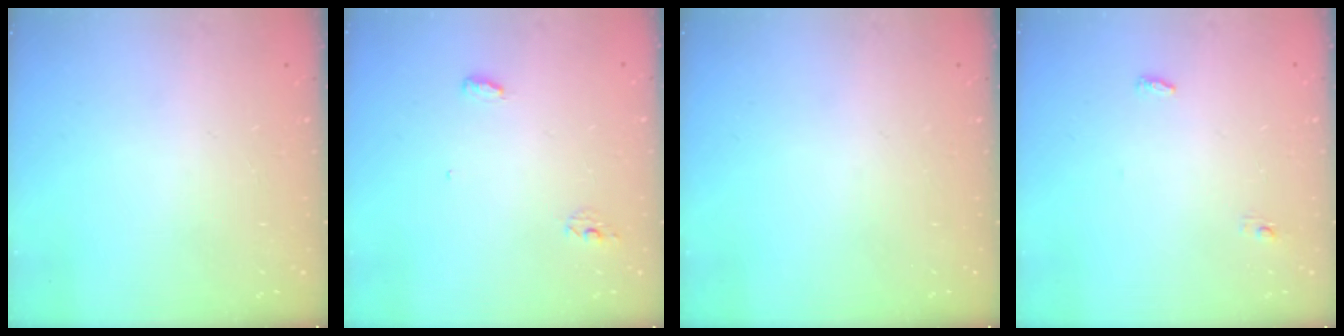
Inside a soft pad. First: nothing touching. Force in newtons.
{"total": 5.2, "press": 4.4, "slide": 2.7}
{"total": 0.0}
{"total": 3.4, "press": 3.3, "slide": 0.9}